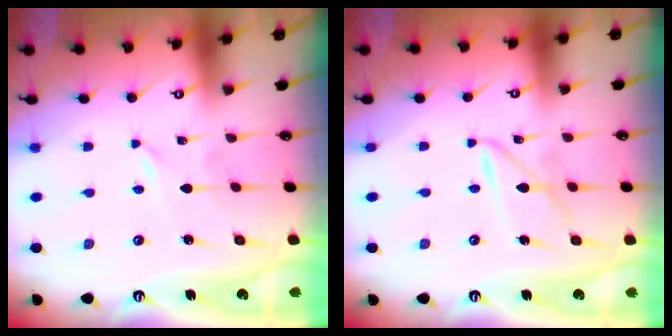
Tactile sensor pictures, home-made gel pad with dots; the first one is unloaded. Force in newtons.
{"total": 5.8, "press": 5.8, "slide": 0.5}